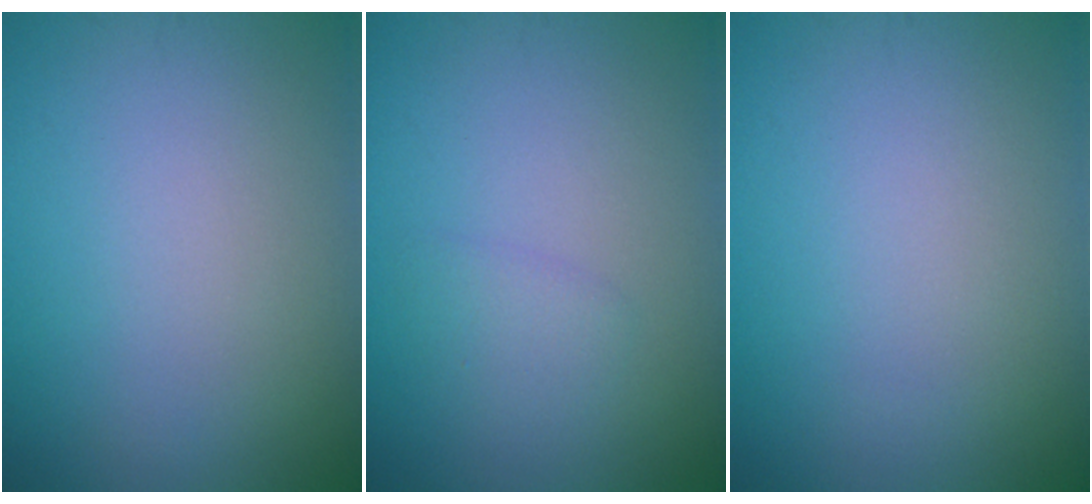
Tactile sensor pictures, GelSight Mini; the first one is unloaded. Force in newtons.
{"total": 1.3, "press": 1.3, "slide": 0.1}
{"total": 0.0}